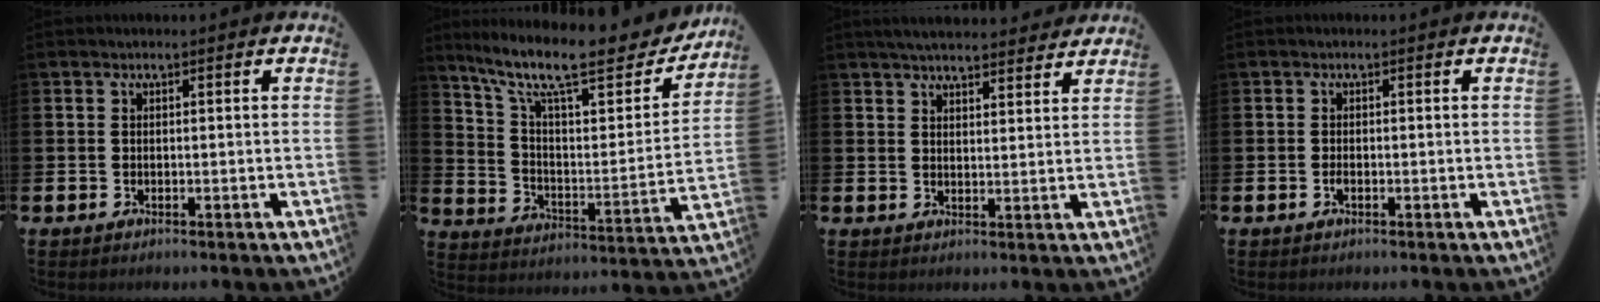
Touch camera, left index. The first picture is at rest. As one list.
[{"total": 12.8, "force": [10.3, 3.2, 6.8], "torque": [-0.153, -0.072, 0.172]}, {"total": 4.3, "force": [4.1, 0.6, 0.8], "torque": [-0.024, -0.019, 0.075]}, {"total": 0.9, "force": [-0.4, 0.3, 0.7], "torque": [-0.021, 0.002, -0.007]}]